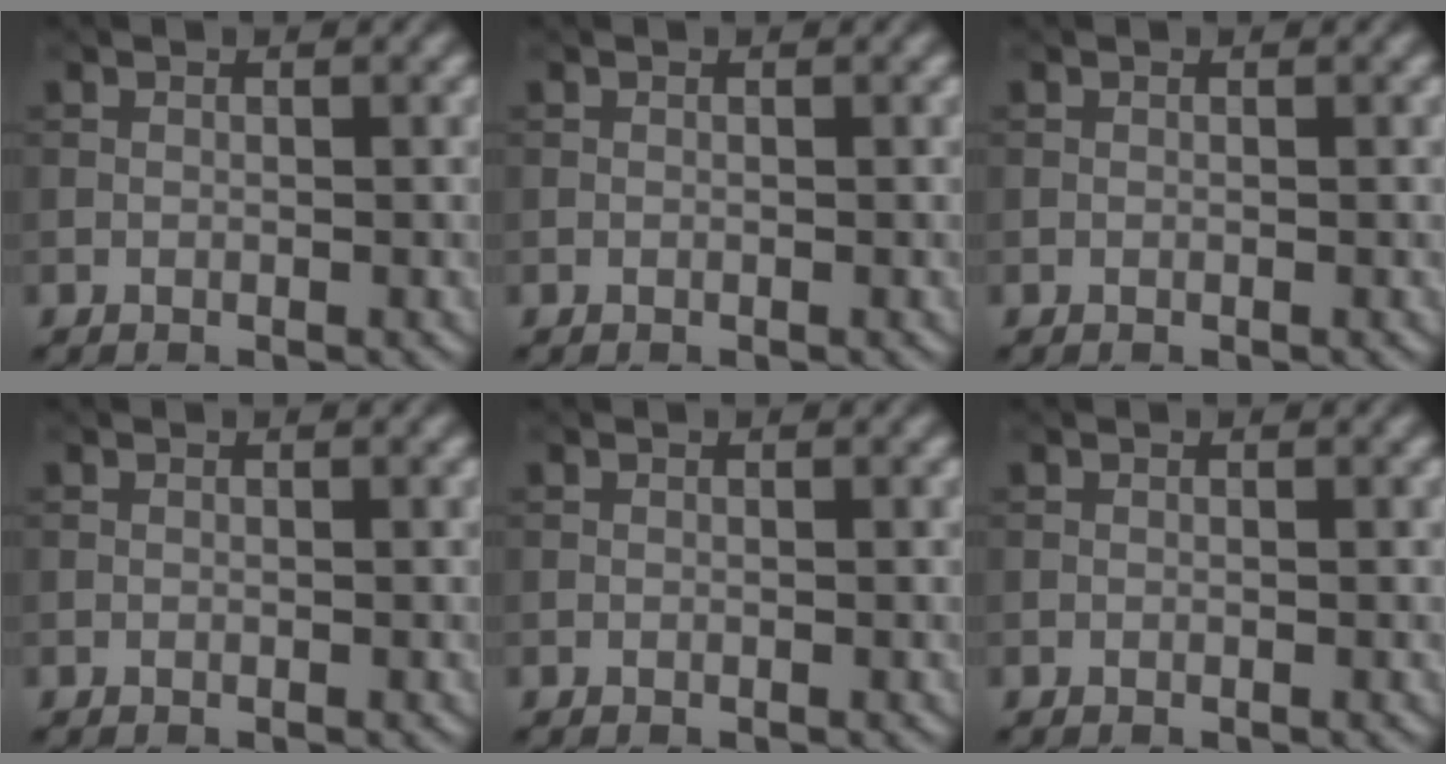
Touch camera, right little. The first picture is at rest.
{"total": 0.0}
{"total": 0.0}
{"total": 0.0}
{"total": 0.0}
{"total": 0.0}